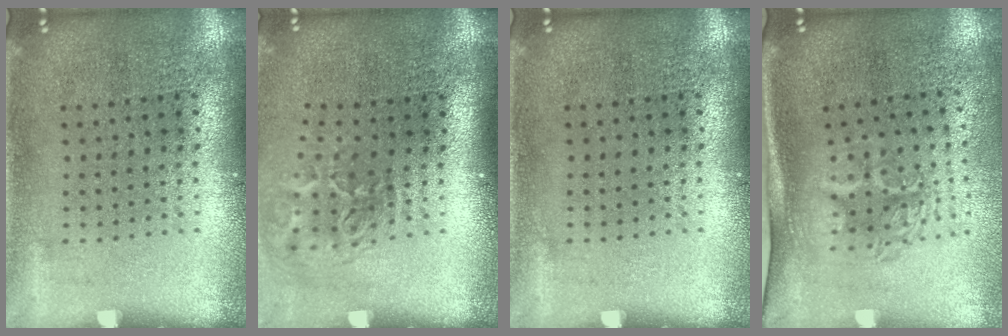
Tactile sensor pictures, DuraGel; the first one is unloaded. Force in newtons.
{"total": 2.0, "press": 1.3, "slide": 1.5}
{"total": 0.0}
{"total": 1.7, "press": 1.3, "slide": 1.1}